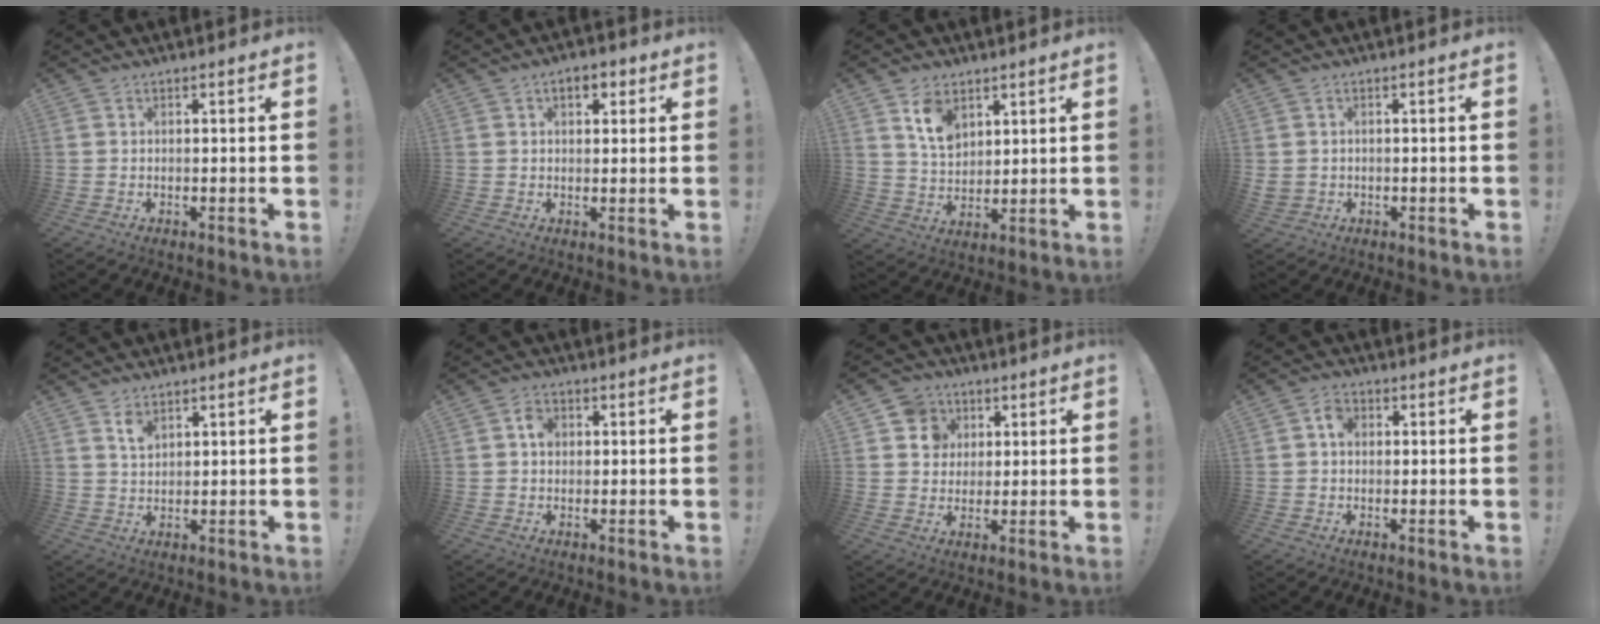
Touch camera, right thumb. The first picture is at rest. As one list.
[{"total": 4.2, "force": [1.6, 2.6, 2.9], "torque": [-0.036, 0.002, 0.024]}, {"total": 9.5, "force": [5.3, 6.4, 4.6], "torque": [-0.074, -0.021, 0.103]}, {"total": 2.1, "force": [0.1, 1.9, 0.7], "torque": [-0.019, -0.001, 0.001]}, {"total": 4.0, "force": [2.7, 2.2, 1.9], "torque": [-0.017, -0.021, 0.045]}, {"total": 3.7, "force": [0.5, 3.0, 2.1], "torque": [-0.024, 0.002, 0.004]}, {"total": 8.3, "force": [2.5, 7.8, 1.4], "torque": [-0.019, -0.012, 0.052]}, {"total": 3.6, "force": [0.4, 2.9, 2.2], "torque": [-0.034, 0.007, 0.004]}]